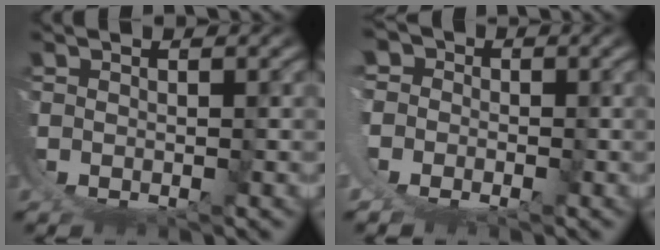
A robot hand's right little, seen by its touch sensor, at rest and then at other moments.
{"total": 5.9, "force": [2.1, 5.1, 2.1], "torque": [-0.051, -0.001, 0.020]}